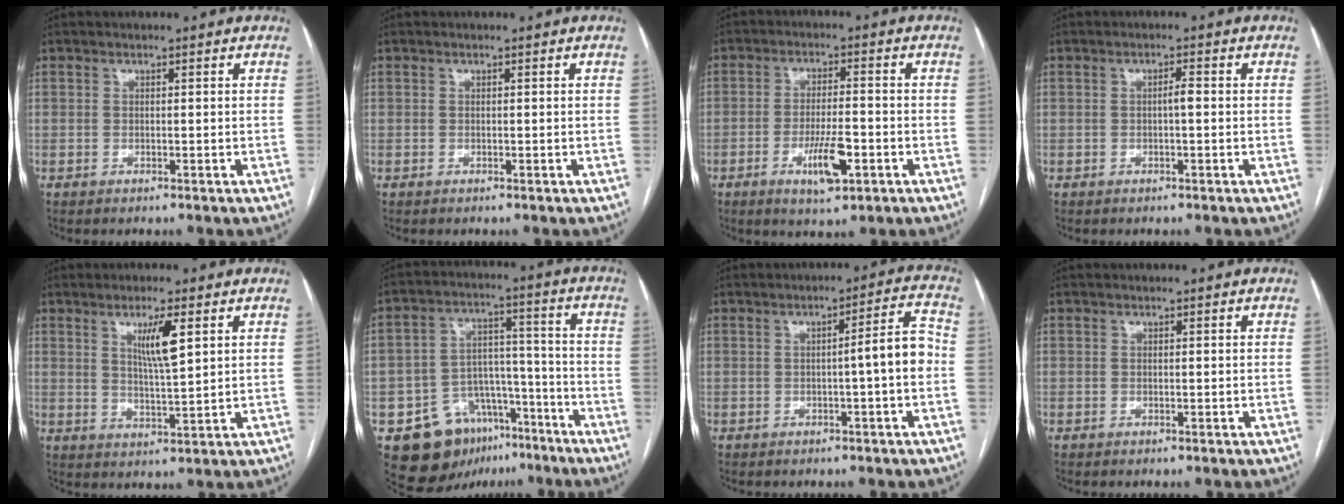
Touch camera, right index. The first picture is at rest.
{"total": 0.0}
{"total": 7.0, "force": [-2.8, 1.7, 6.2], "torque": [-0.113, -0.007, -0.044]}
{"total": 1.5, "force": [-0.1, 0.2, 1.4], "torque": [-0.023, 0.003, -0.002]}
{"total": 5.9, "force": [2.5, 0.3, 5.4], "torque": [-0.096, -0.008, 0.045]}
{"total": 14.6, "force": [-8.7, 10.0, 6.2], "torque": [-0.084, 0.056, -0.122]}
{"total": 5.7, "force": [-1.0, -0.2, 5.6], "torque": [-0.075, 0.015, -0.014]}
{"total": 0.0}